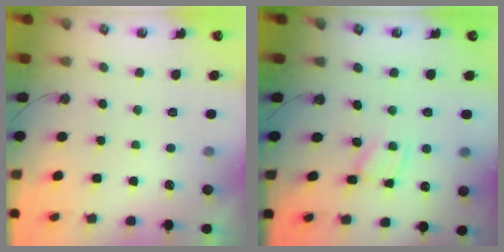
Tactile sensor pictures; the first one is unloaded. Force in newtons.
{"total": 2.7, "press": 2.7, "slide": 0.1}